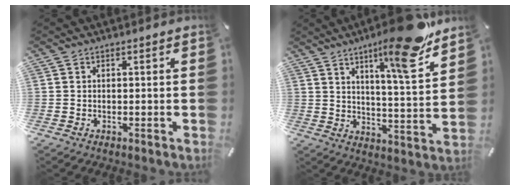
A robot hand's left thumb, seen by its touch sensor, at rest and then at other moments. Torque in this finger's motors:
{"motor_torque": [1.33, 1.27, 1.35, -1.42, 0.37]}